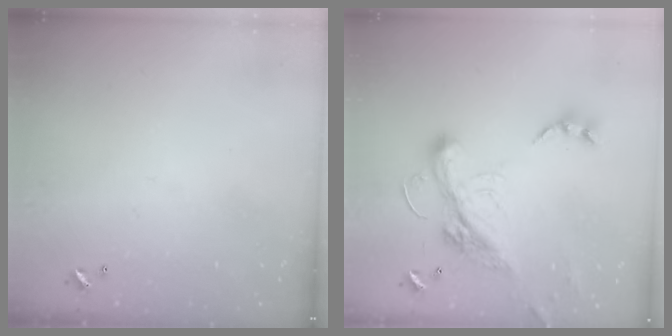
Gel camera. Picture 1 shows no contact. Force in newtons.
{"total": 7.8, "press": 7.6, "slide": 1.9}